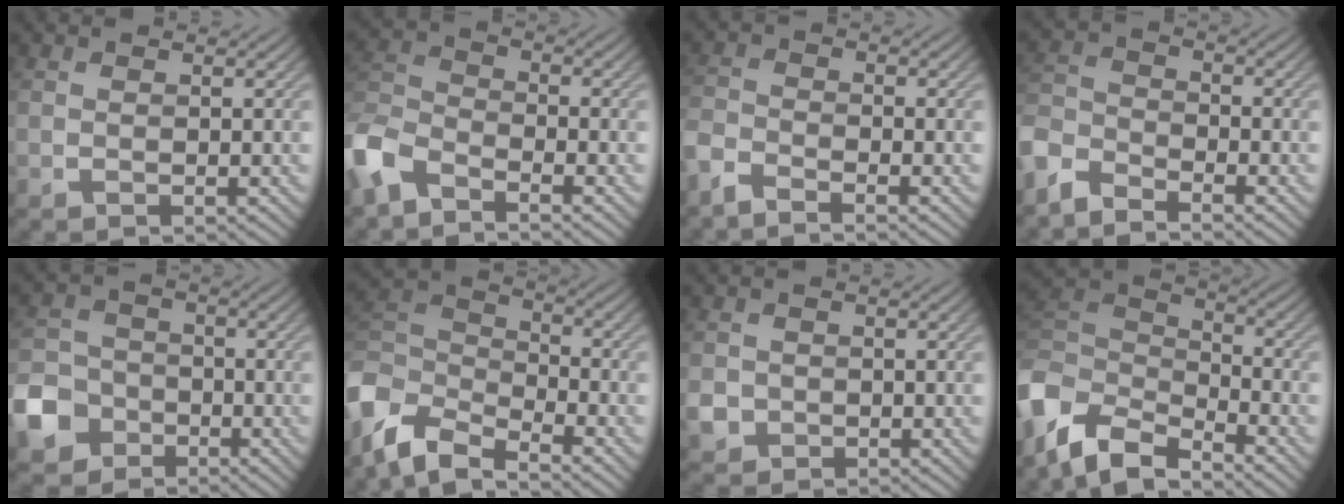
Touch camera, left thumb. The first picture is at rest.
{"total": 7.3, "force": [-5.2, 3.0, 4.1], "torque": [-0.104, -0.003, -0.127]}
{"total": 3.8, "force": [-3.4, 0.7, 1.5], "torque": [-0.039, -0.006, -0.081]}
{"total": 6.3, "force": [-5.6, 1.8, 2.3], "torque": [-0.062, -0.006, -0.130]}
{"total": 8.3, "force": [-4.3, 6.3, 3.4], "torque": [-0.094, -0.015, -0.098]}
{"total": 7.1, "force": [-5.4, 3.0, 3.6], "torque": [-0.087, -0.002, -0.122]}
{"total": 2.3, "force": [-0.7, 2.1, 0.6], "torque": [-0.020, -0.006, -0.018]}
{"total": 7.3, "force": [-4.7, 3.7, 4.1], "torque": [-0.092, 0.004, -0.110]}